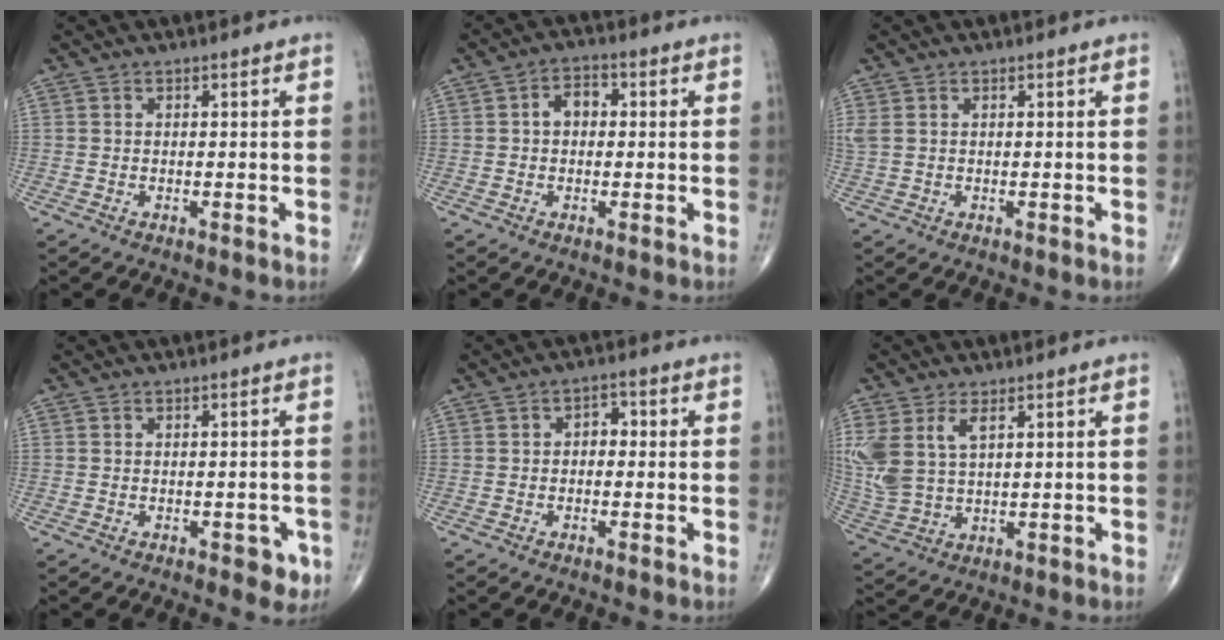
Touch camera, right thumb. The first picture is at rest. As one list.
[{"total": 4.1, "force": [0.3, 2.9, 2.8], "torque": [-0.034, 0.016, -0.002]}, {"total": 1.7, "force": [0.6, 1.1, 1.1], "torque": [-0.042, 0.012, 0.021]}, {"total": 3.4, "force": [-1.5, 1.8, 2.5], "torque": [-0.011, 0.004, -0.015]}, {"total": 2.8, "force": [-0.1, 2.0, 1.9], "torque": [-0.012, 0.012, -0.012]}, {"total": 10.5, "force": [3.9, 5.8, 7.8], "torque": [-0.184, -0.004, 0.092]}]